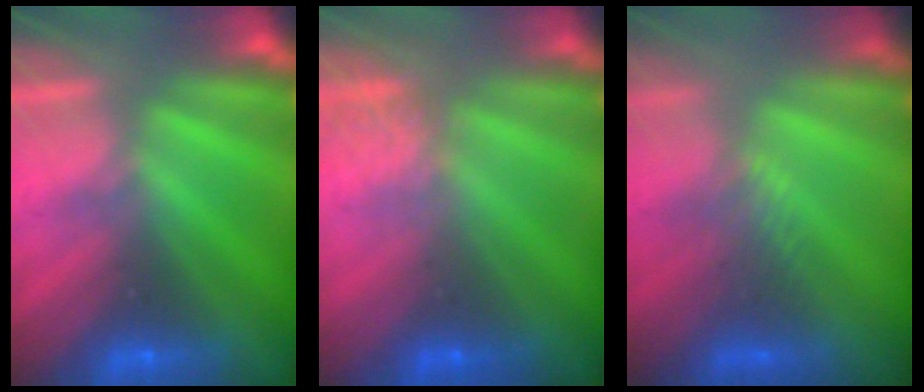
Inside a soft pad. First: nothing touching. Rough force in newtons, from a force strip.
{"total": 1.8}
{"total": 3.3}